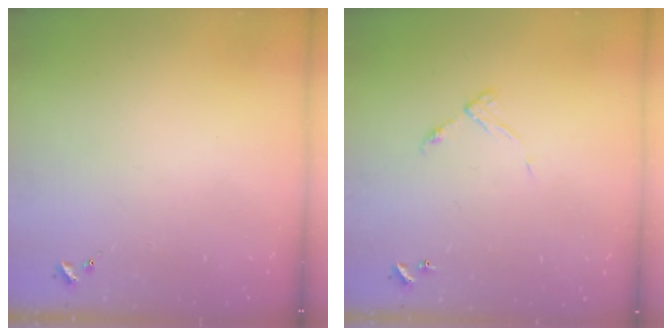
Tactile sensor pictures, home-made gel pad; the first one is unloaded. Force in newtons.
{"total": 6.5, "press": 6.5, "slide": 0.5}